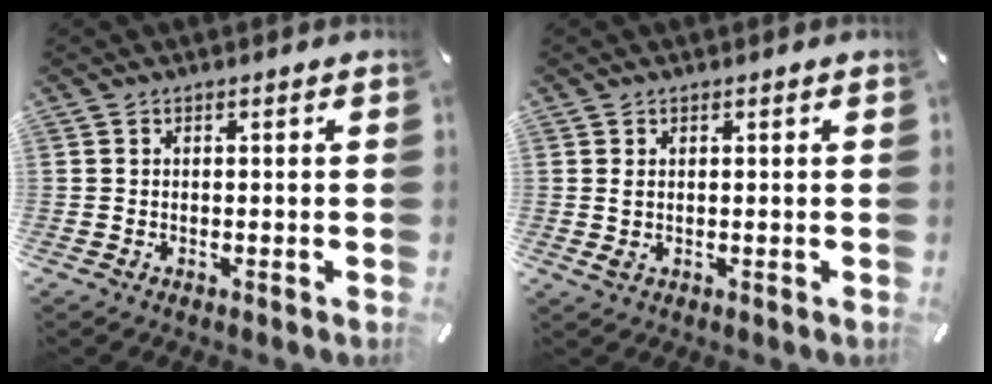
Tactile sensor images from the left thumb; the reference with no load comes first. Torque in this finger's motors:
{"motor_torque": [0.16, 0.07, 0.41, -0.03, 0.18]}